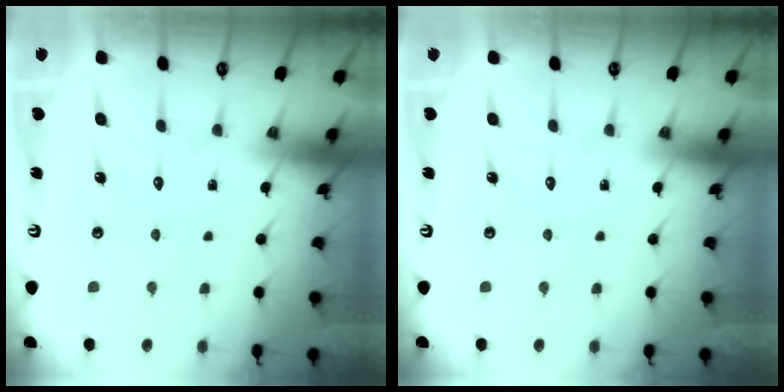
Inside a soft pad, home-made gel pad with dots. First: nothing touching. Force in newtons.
{"total": 0.0}